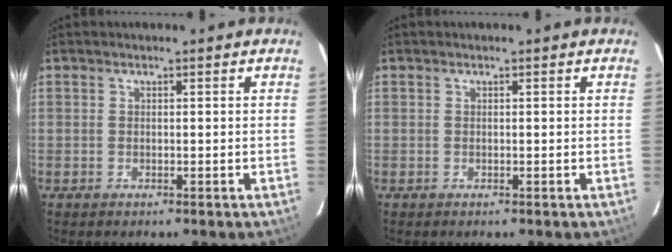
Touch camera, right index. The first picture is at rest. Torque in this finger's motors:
{"motor_torque": [-0.07, -0.07, 0.00, 0.01]}